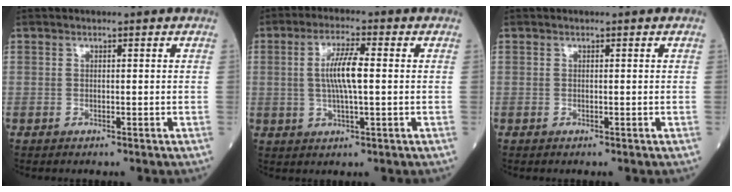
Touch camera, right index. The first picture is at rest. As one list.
[{"total": 6.8, "force": [0.5, 1.0, 6.8], "torque": [-0.134, 0.005, 0.007]}, {"total": 0.0}]